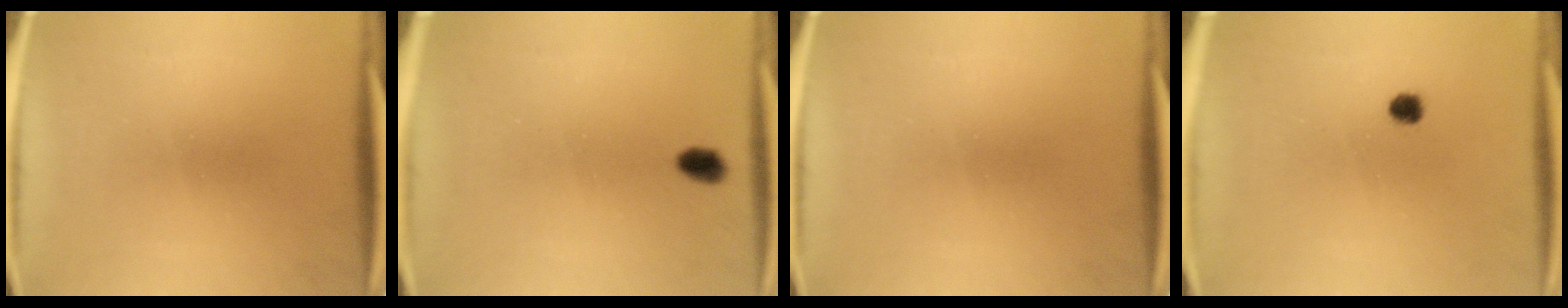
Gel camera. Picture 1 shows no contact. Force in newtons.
{"total": 2.7}
{"total": 0.0}
{"total": 2.0}